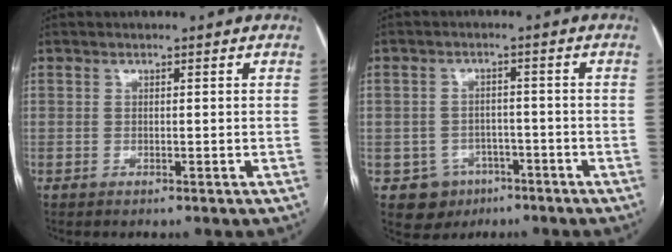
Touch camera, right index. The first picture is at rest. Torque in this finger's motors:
{"motor_torque": [-0.42, -0.26, -1.05, -0.21]}